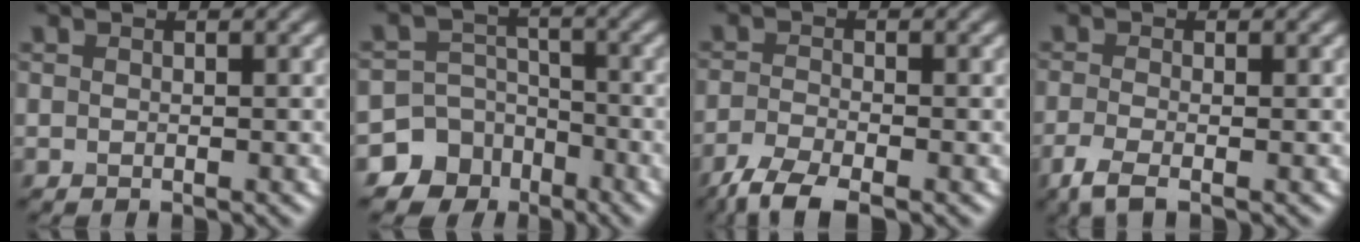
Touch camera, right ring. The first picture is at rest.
{"total": 9.6, "force": [-5.9, 7.5, 0.6], "torque": [-0.001, -0.021, -0.117]}
{"total": 3.9, "force": [-3.0, 0.9, 2.3], "torque": [-0.051, -0.010, -0.069]}
{"total": 2.6, "force": [-1.6, 0.6, 1.9], "torque": [-0.045, -0.012, -0.044]}